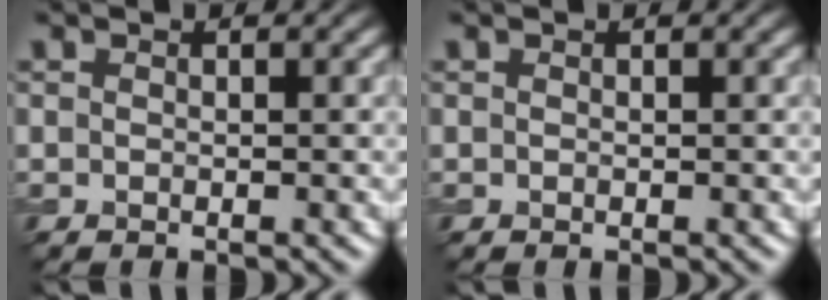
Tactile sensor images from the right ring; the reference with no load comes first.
{"total": 0.0}